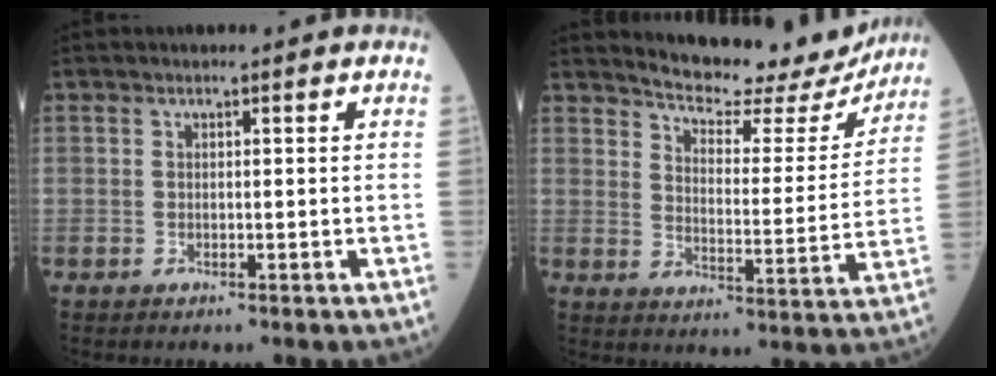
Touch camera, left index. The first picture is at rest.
{"total": 15.9, "force": [14.9, 3.5, 4.2], "torque": [-0.052, -0.027, 0.185]}